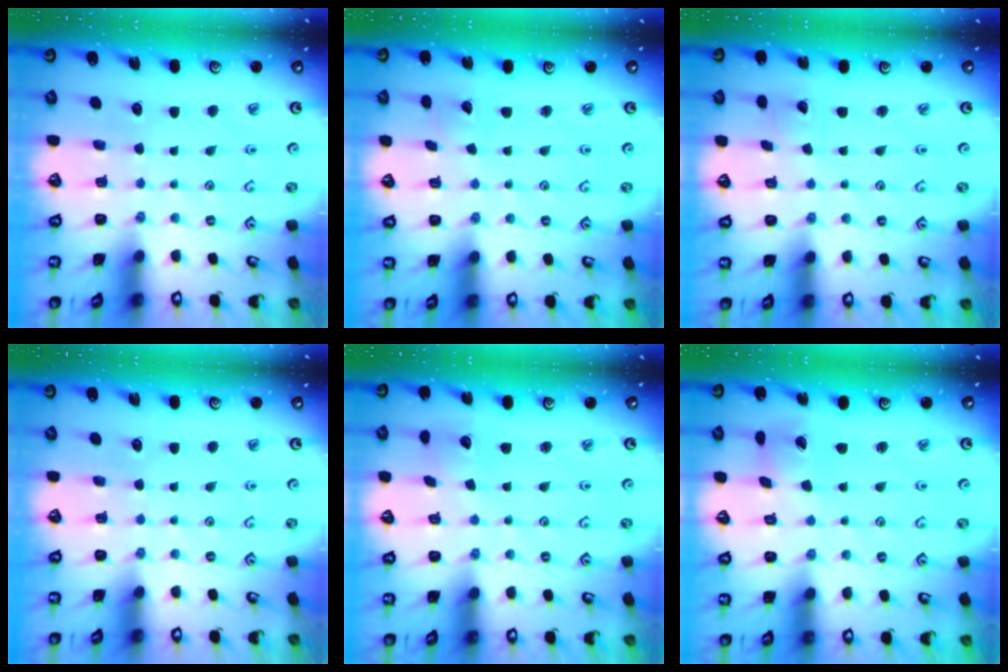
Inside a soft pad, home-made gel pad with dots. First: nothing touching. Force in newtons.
{"total": 2.4, "press": 2.4, "slide": 0.2}
{"total": 2.4, "press": 2.4, "slide": 0.2}
{"total": 0.0}
{"total": 2.9, "press": 2.9, "slide": 0.2}
{"total": 3.0, "press": 2.9, "slide": 0.5}